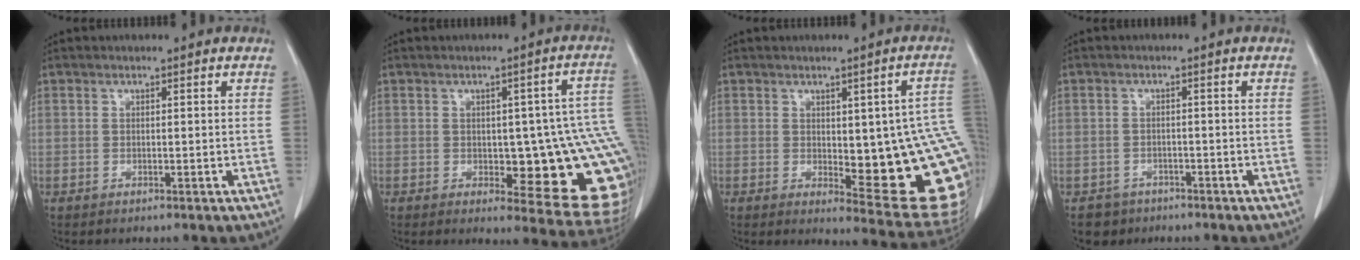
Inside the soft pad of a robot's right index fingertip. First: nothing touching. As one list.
[{"total": 17.8, "force": [-2.0, 5.4, 16.8], "torque": [-0.122, 0.017, -0.007]}, {"total": 18.5, "force": [-1.5, 4.9, 17.8], "torque": [-0.140, 0.005, 0.003]}, {"total": 3.4, "force": [-2.1, 2.6, -0.2], "torque": [0.002, 0.010, -0.034]}]